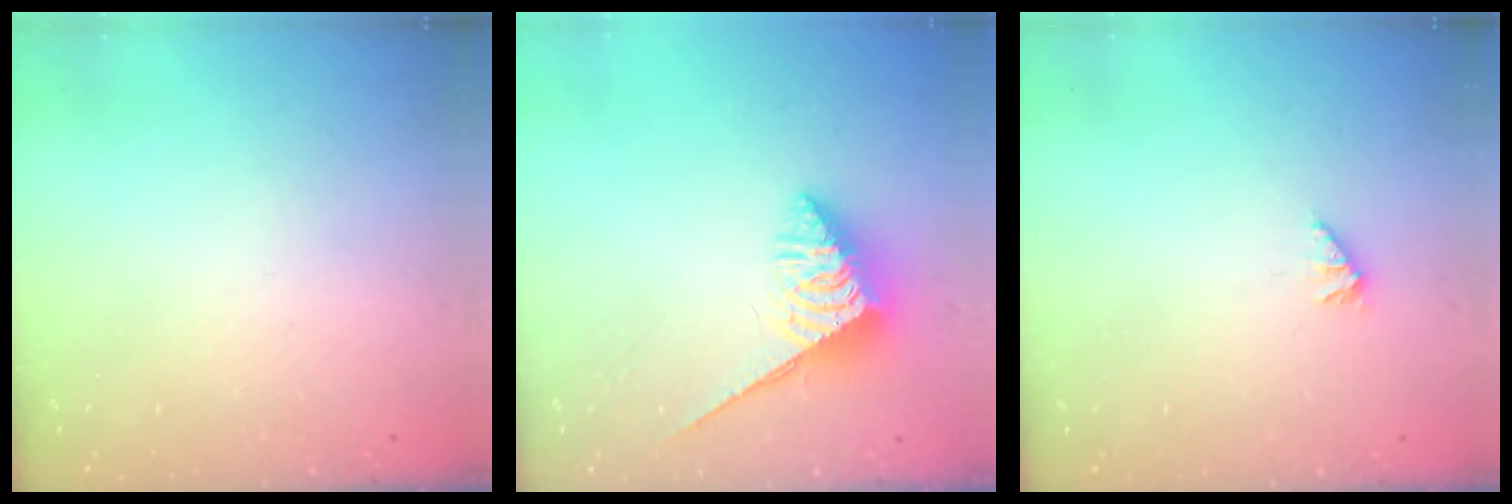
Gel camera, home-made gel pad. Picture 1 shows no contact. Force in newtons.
{"total": 6.0, "press": 6.0, "slide": 0.1}
{"total": 1.6, "press": 1.6, "slide": 0.4}